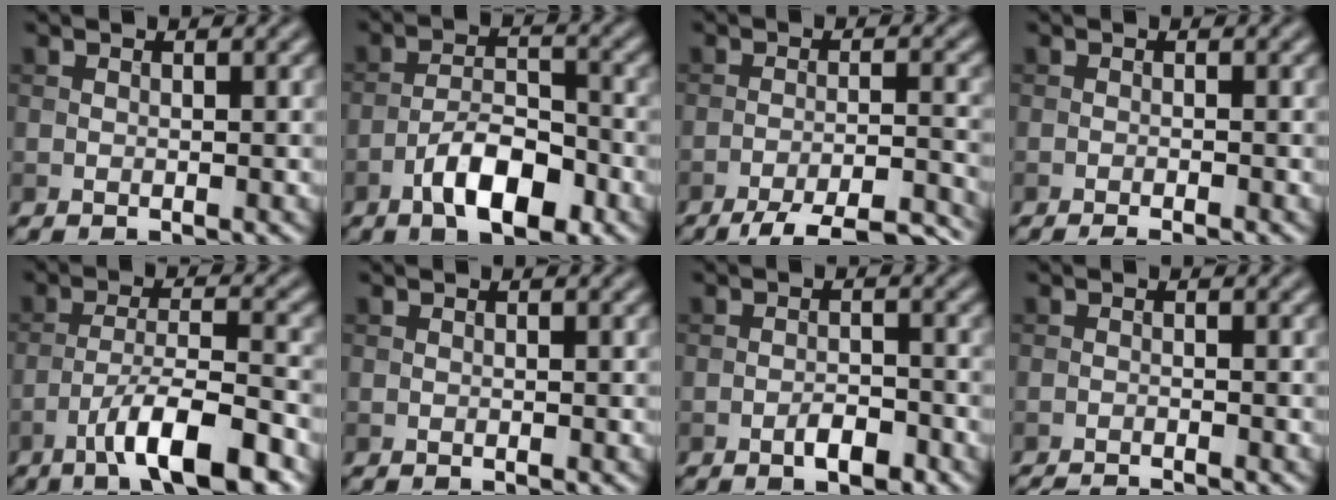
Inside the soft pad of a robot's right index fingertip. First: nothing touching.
{"total": 5.8, "force": [-3.1, 2.3, 4.4], "torque": [-0.071, 0.008, -0.055]}
{"total": 9.2, "force": [-7.7, 1.7, 4.6], "torque": [-0.068, -0.009, -0.110]}
{"total": 2.1, "force": [-1.3, 0.4, 1.6], "torque": [-0.020, 0.002, -0.025]}
{"total": 8.0, "force": [-4.8, 1.7, 6.2], "torque": [-0.101, 0.008, -0.082]}
{"total": 0.0}
{"total": 2.2, "force": [-1.3, 0.8, 1.6], "torque": [-0.023, 0.005, -0.023]}
{"total": 2.6, "force": [-2.5, 0.3, 0.8], "torque": [-0.015, -0.007, -0.043]}